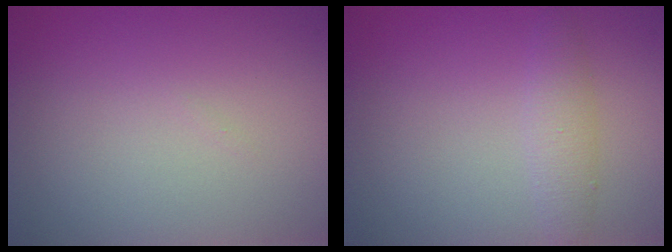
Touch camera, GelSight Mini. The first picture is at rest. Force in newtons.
{"total": 1.9, "press": 1.9, "slide": 0.0}